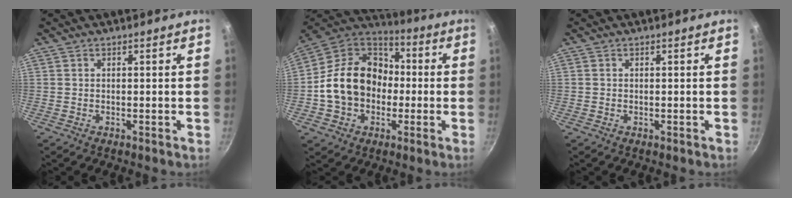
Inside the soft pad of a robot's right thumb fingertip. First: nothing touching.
{"total": 19.5, "force": [-1.3, 15.5, 11.7], "torque": [-0.179, 0.052, -0.030]}
{"total": 0.0}